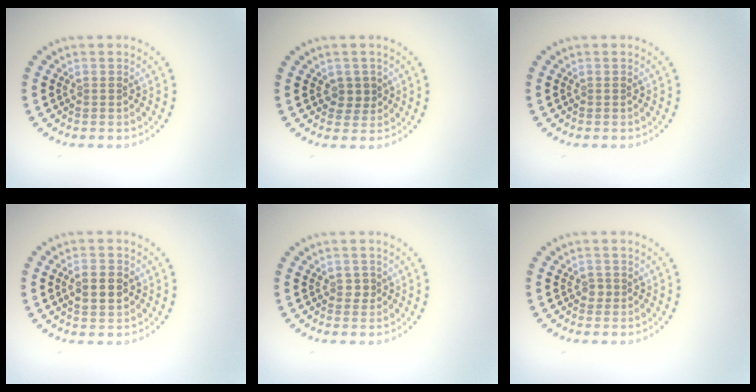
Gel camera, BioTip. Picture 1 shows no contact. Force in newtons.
{"total": 1.6, "press": 1.4, "slide": 0.9}
{"total": 0.0}
{"total": 2.9, "press": 2.9, "slide": 0.0}
{"total": 0.8, "press": 0.8, "slide": 0.2}
{"total": 0.8, "press": 0.6, "slide": 0.4}